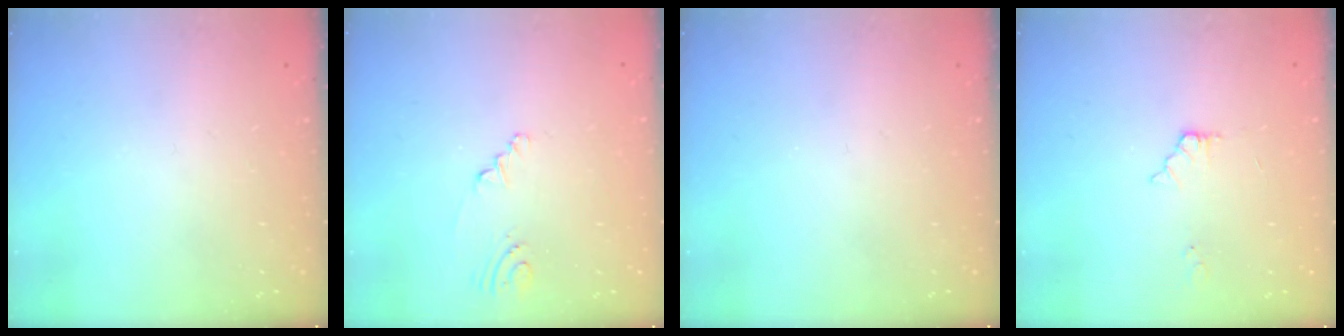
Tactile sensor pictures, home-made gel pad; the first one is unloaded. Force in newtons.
{"total": 2.0, "press": 1.6, "slide": 1.2}
{"total": 0.0}
{"total": 3.7, "press": 3.7, "slide": 0.4}